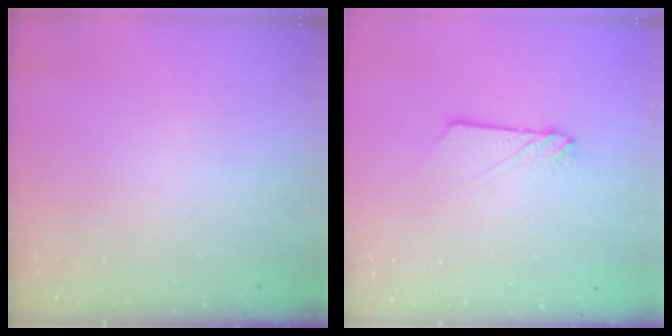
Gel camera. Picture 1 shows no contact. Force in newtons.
{"total": 3.0, "press": 3.0, "slide": 0.2}